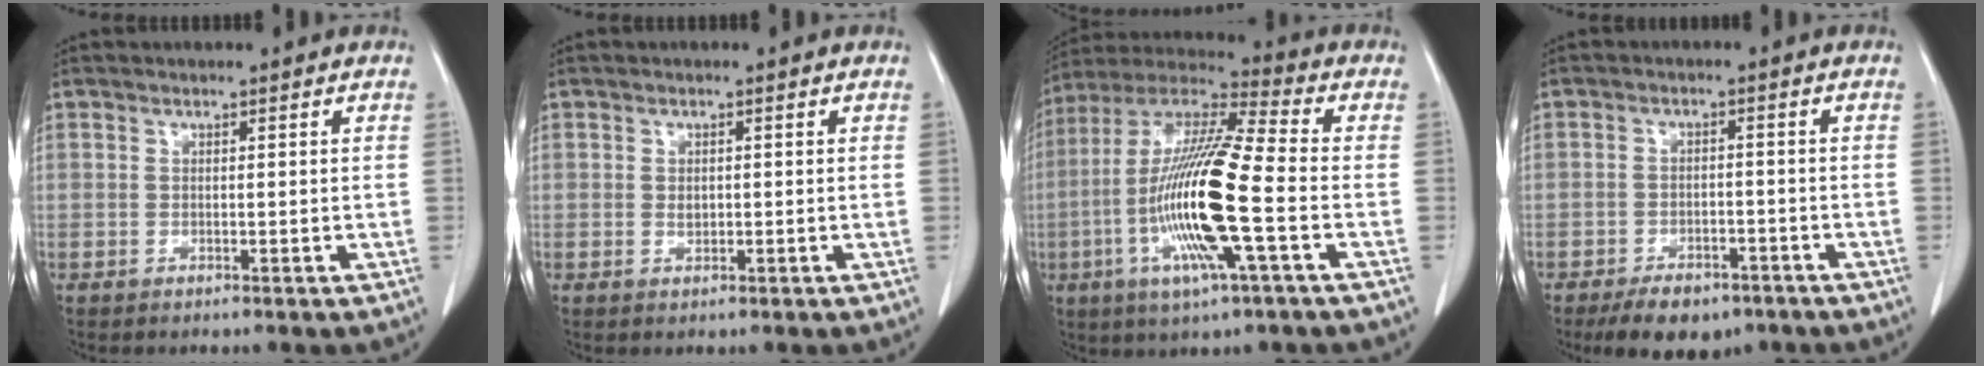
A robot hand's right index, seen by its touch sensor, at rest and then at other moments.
{"total": 1.0, "force": [0.0, 0.7, 0.7], "torque": [-0.012, 0.001, 0.004]}
{"total": 18.3, "force": [-4.4, 1.1, 17.8], "torque": [-0.365, -0.012, -0.089]}
{"total": 7.5, "force": [-5.5, 3.7, 3.6], "torque": [-0.055, 0.000, -0.081]}